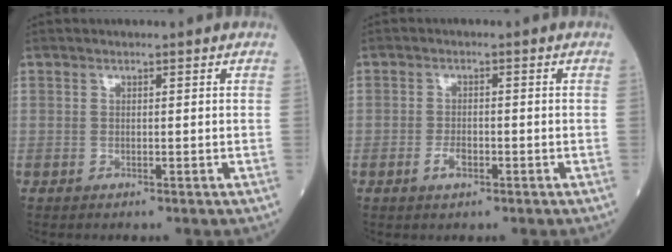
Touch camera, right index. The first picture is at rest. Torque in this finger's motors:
{"motor_torque": [0.16, 0.07, 0.06, 0.02]}